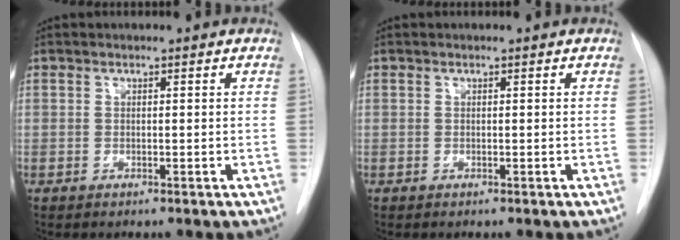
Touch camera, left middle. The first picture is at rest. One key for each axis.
{"total": 0.0}